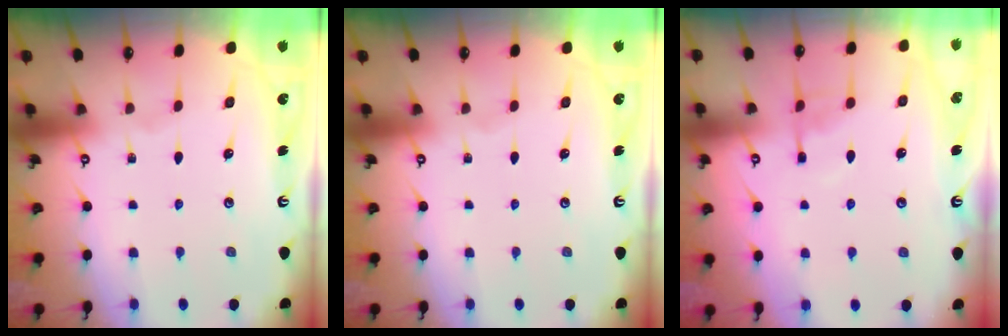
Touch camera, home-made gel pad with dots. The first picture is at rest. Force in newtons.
{"total": 0.0}
{"total": 6.4, "press": 6.3, "slide": 0.6}